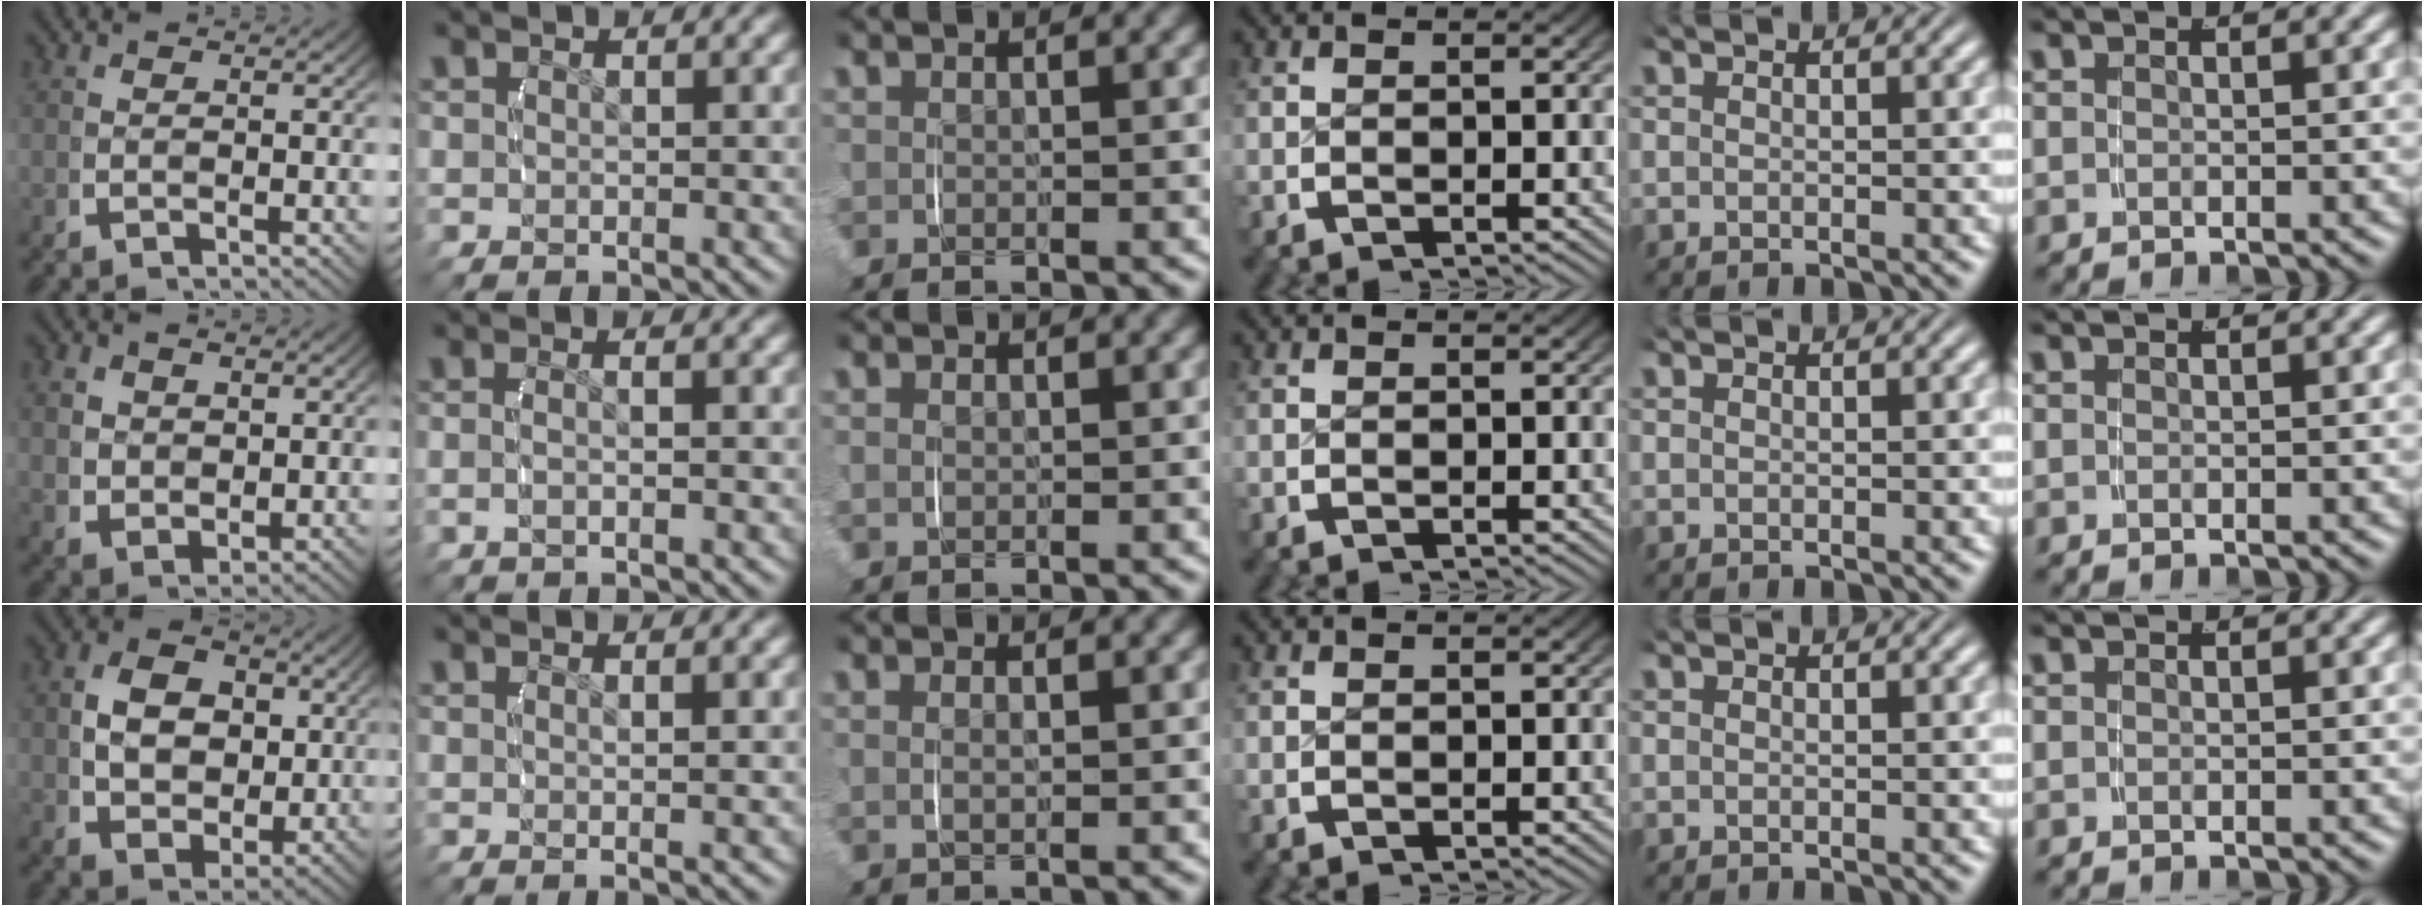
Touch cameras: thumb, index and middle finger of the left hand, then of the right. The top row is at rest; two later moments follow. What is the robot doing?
{"motion": "lift_and_place", "object": "scarf"}